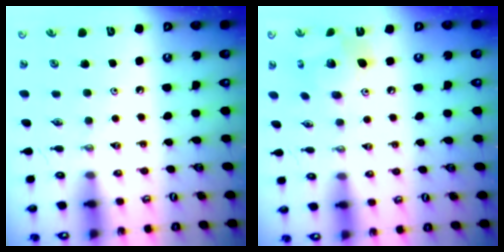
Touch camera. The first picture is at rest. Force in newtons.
{"total": 11.3, "press": 11.3, "slide": 0.8}